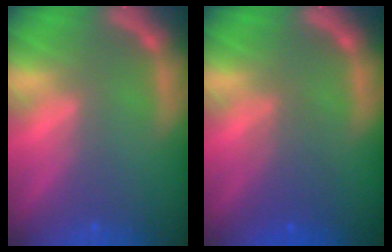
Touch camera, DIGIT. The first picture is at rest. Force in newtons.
{"total": 3.0}